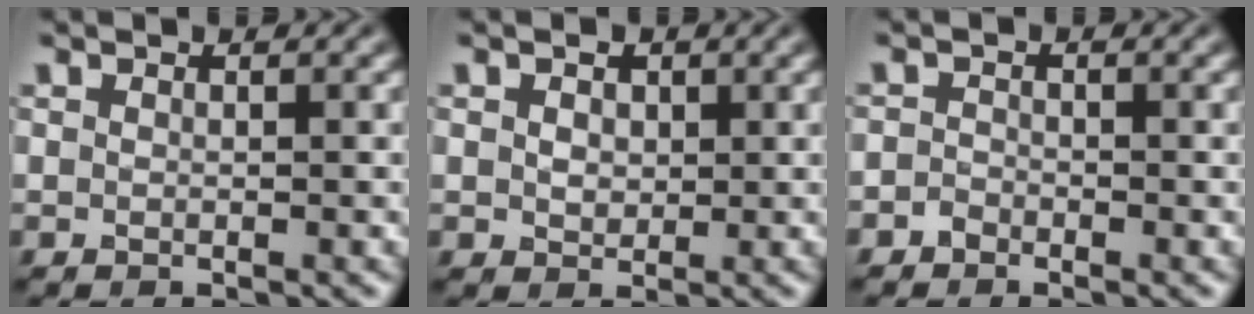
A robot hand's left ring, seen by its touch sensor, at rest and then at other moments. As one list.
[{"total": 2.0, "force": [0.5, 1.6, 1.0], "torque": [-0.020, 0.000, 0.005]}, {"total": 1.0, "force": [-0.8, 0.6, 0.1], "torque": [0.000, 0.003, -0.016]}]